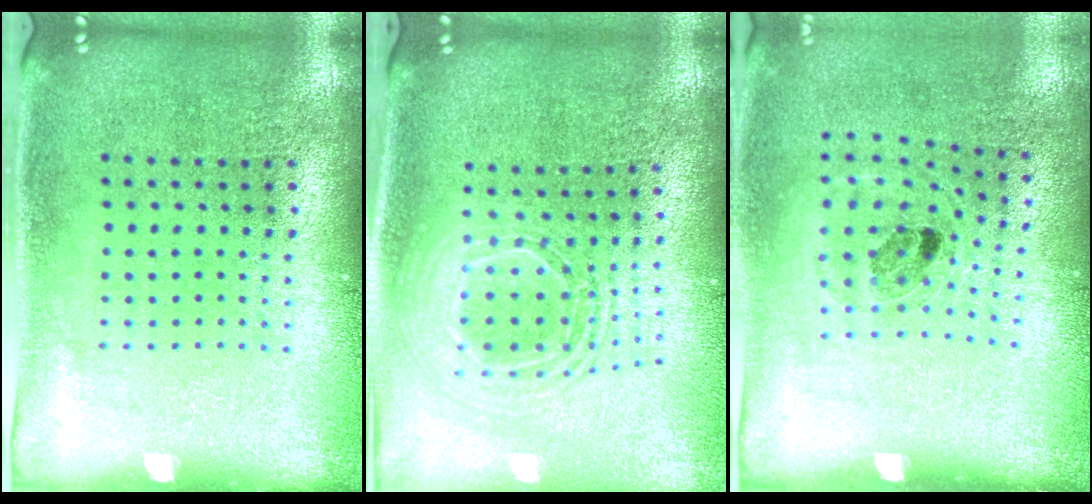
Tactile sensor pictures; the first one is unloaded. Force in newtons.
{"total": 2.0, "press": 1.6, "slide": 1.3}
{"total": 1.0, "press": 0.9, "slide": 0.6}